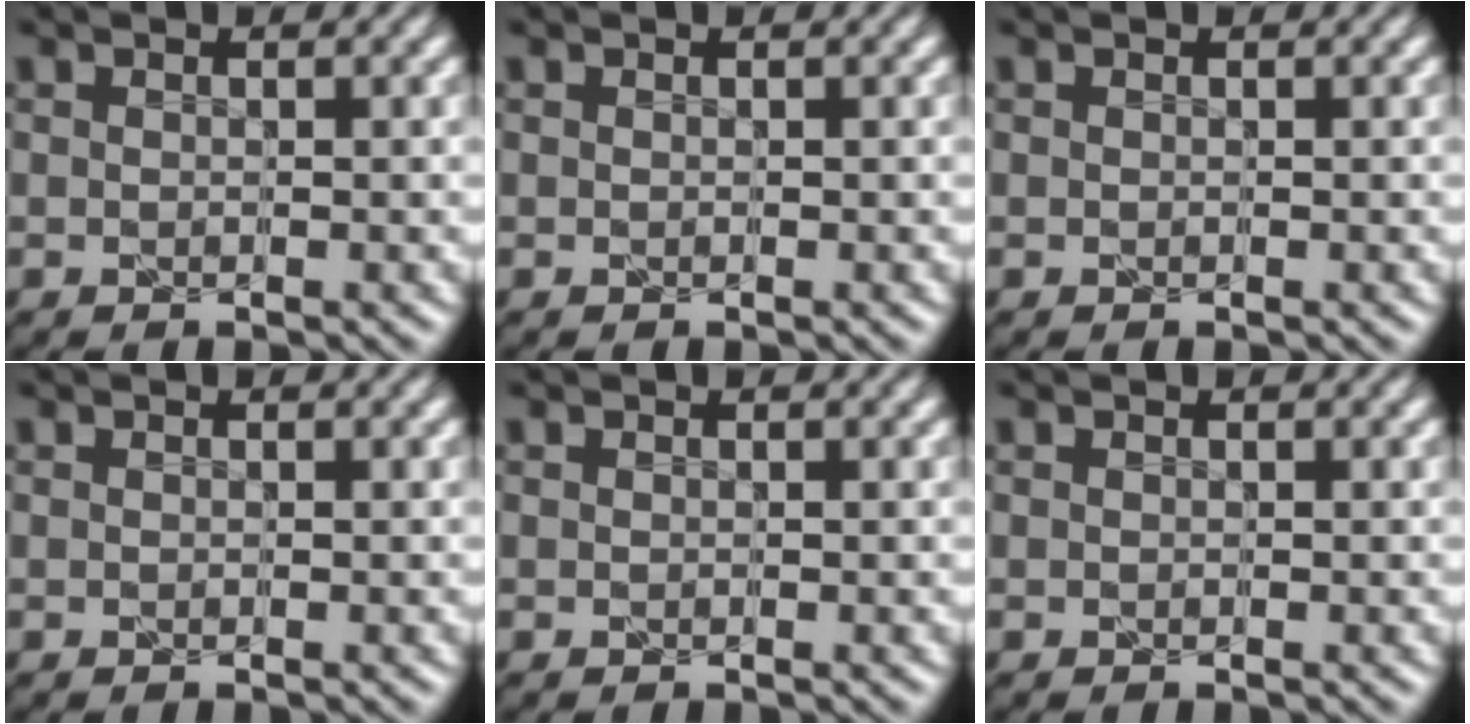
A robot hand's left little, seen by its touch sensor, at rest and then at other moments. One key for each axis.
{"total": 0.0}
{"total": 0.0}
{"total": 0.0}
{"total": 0.0}
{"total": 0.0}